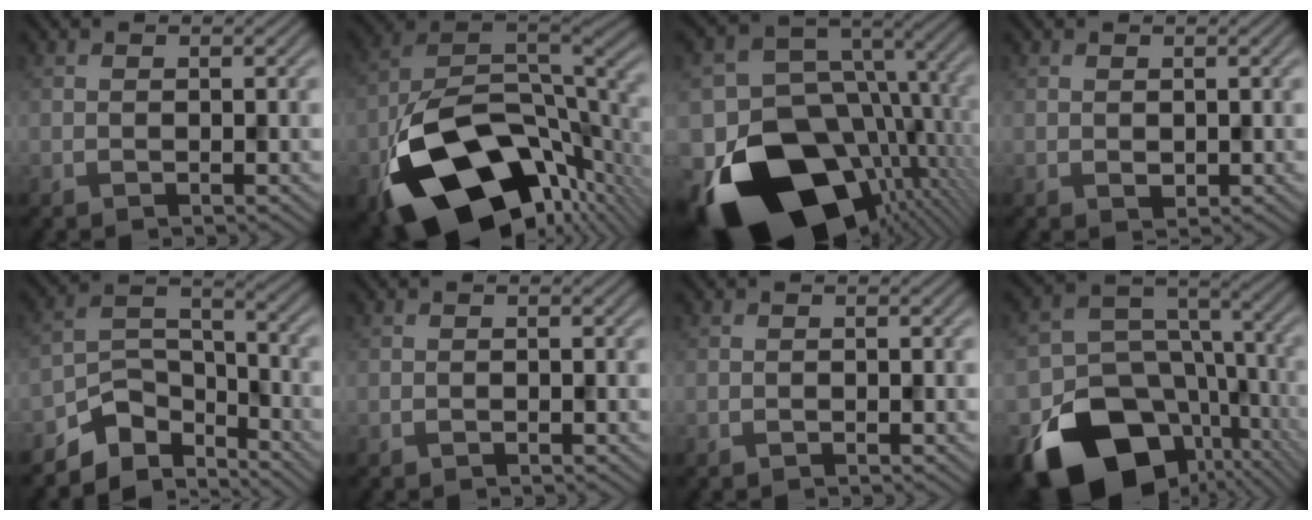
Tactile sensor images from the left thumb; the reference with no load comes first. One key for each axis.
{"total": 19.1, "fx": -9.7, "fy": 10.6, "fz": 12.6, "tx": -0.260, "ty": -0.042, "tz": -0.154}
{"total": 20.5, "fx": -8.5, "fy": 13.9, "fz": 12.5, "tx": -0.256, "ty": -0.034, "tz": -0.124}
{"total": 0.7, "fx": 0.3, "fy": 0.5, "fz": 0.4, "tx": -0.014, "ty": -0.003, "tz": 0.011}
{"total": 7.6, "fx": -5.9, "fy": 3.8, "fz": 2.8, "tx": -0.051, "ty": -0.008, "tz": -0.120}
{"total": 0.0}
{"total": 0.0}
{"total": 19.2, "fx": -9.8, "fy": 13.9, "fz": 8.9, "tx": -0.173, "ty": -0.048, "tz": -0.137}